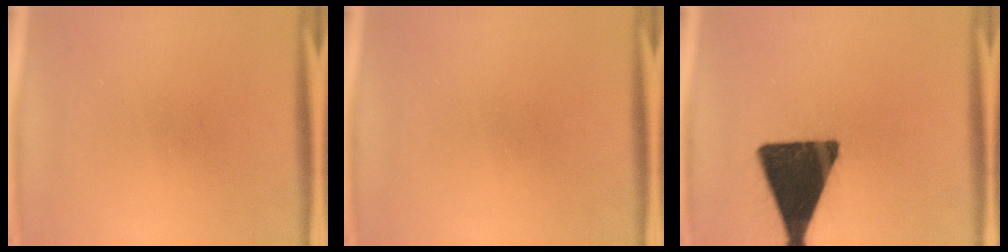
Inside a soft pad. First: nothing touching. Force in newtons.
{"total": 0.0}
{"total": 19.4}